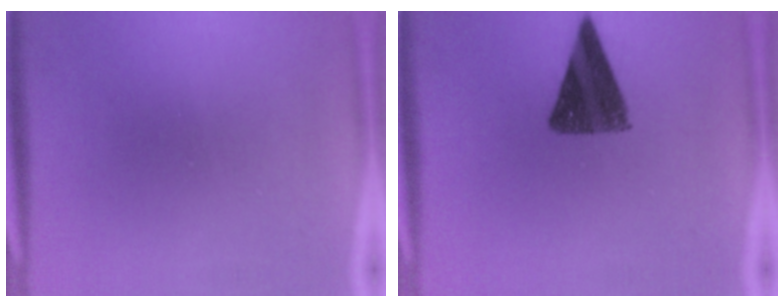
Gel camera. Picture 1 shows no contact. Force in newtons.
{"total": 11.1}